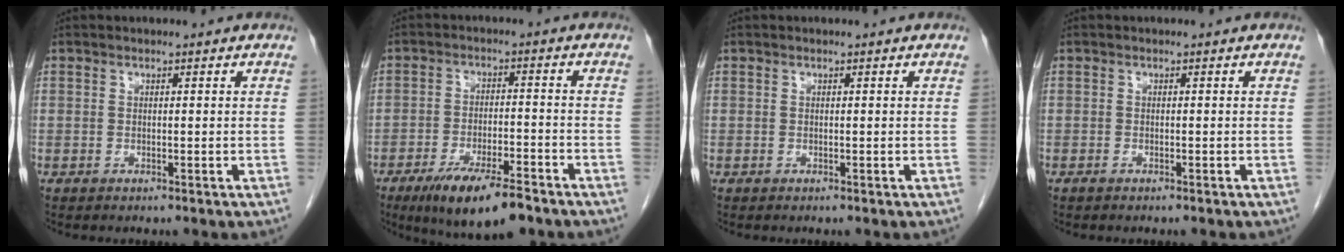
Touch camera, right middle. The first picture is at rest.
{"total": 10.8, "force": [-7.5, 2.2, 7.5], "torque": [-0.126, -0.019, -0.123]}
{"total": 0.0}
{"total": 0.8, "force": [-0.6, 0.1, 0.4], "torque": [-0.012, -0.002, -0.009]}